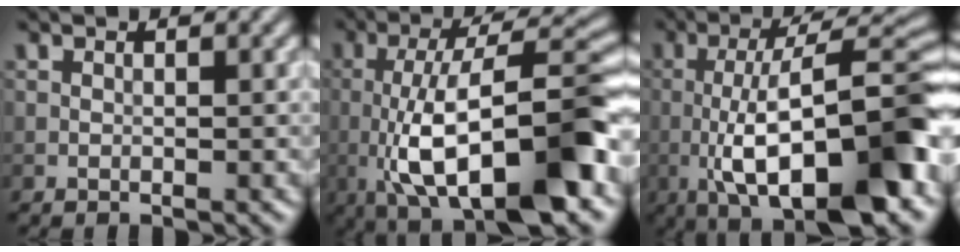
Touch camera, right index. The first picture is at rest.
{"total": 11.9, "force": [-2.9, 3.8, 10.9], "torque": [-0.167, -0.001, -0.050]}
{"total": 13.4, "force": [-3.5, 4.0, 12.3], "torque": [-0.179, 0.009, -0.054]}